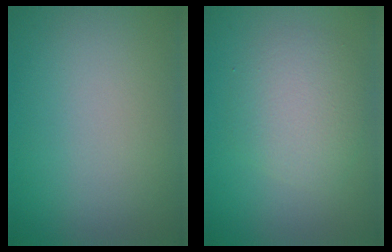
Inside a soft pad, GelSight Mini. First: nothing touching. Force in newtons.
{"total": 3.6, "press": 3.6, "slide": 0.0}